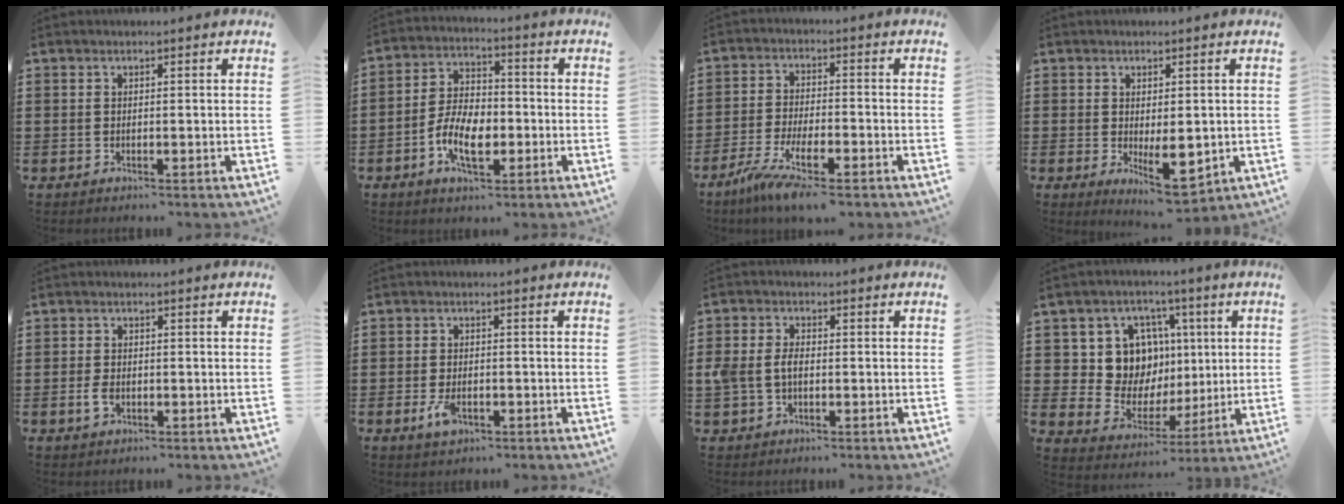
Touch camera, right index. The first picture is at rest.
{"total": 8.3, "force": [-2.8, 4.6, 6.4], "torque": [-0.137, -0.001, -0.059]}
{"total": 6.7, "force": [-5.1, 1.0, 4.2], "torque": [-0.102, -0.015, -0.100]}
{"total": 6.6, "force": [-1.0, 3.0, 5.8], "torque": [-0.082, -0.002, -0.013]}
{"total": 2.1, "force": [-0.6, 1.3, 1.6], "torque": [-0.046, -0.003, -0.016]}
{"total": 3.3, "force": [-1.3, 1.7, 2.5], "torque": [-0.066, -0.009, -0.028]}
{"total": 4.0, "force": [-0.4, 2.7, 2.9], "torque": [-0.079, 0.000, -0.015]}
{"total": 11.3, "force": [2.7, 10.2, 4.0], "torque": [-0.097, -0.006, 0.060]}